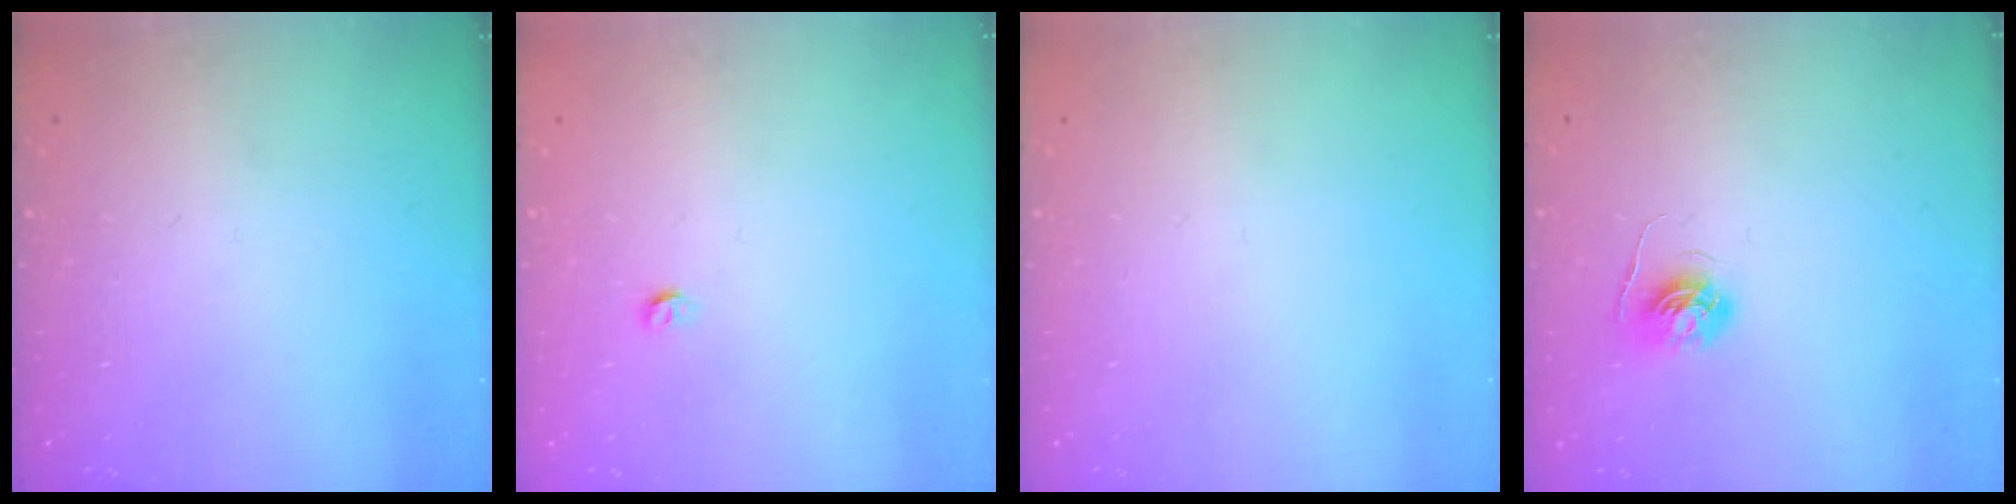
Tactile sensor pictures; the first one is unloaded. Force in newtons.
{"total": 3.3, "press": 3.3, "slide": 0.7}
{"total": 0.0}
{"total": 4.3, "press": 4.3, "slide": 0.5}